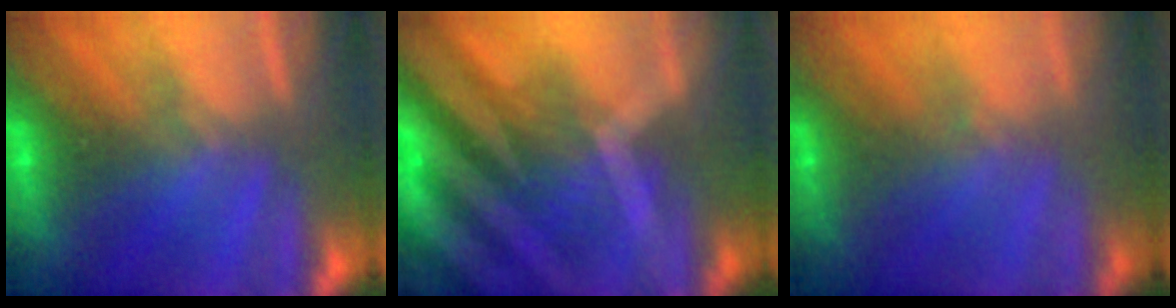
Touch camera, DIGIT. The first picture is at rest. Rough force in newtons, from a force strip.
{"total": 9.1}
{"total": 1.8}